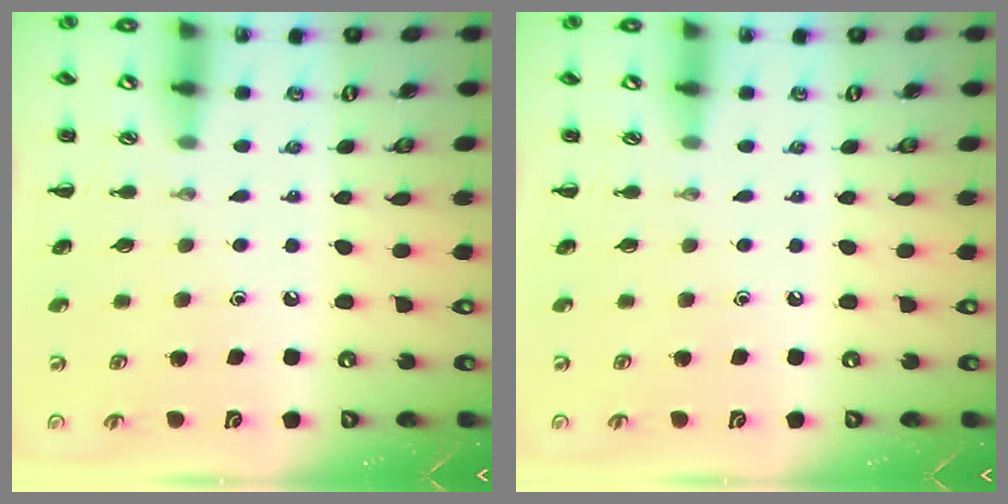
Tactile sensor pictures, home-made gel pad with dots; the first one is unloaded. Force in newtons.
{"total": 0.0}